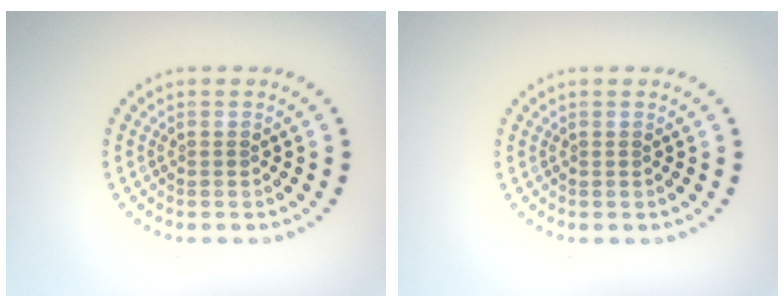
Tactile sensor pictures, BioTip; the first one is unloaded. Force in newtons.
{"total": 0.0}